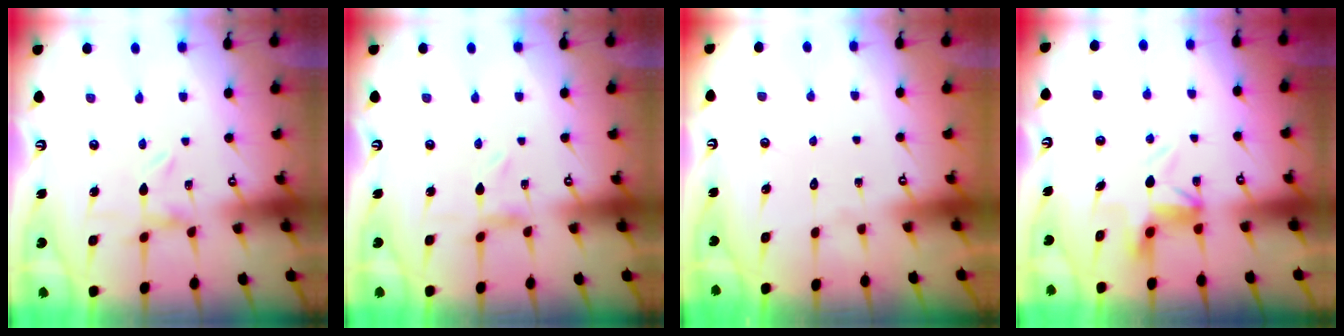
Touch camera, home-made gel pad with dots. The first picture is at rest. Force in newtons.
{"total": 0.0}
{"total": 1.5, "press": 1.5, "slide": 0.1}
{"total": 5.5, "press": 5.3, "slide": 1.2}